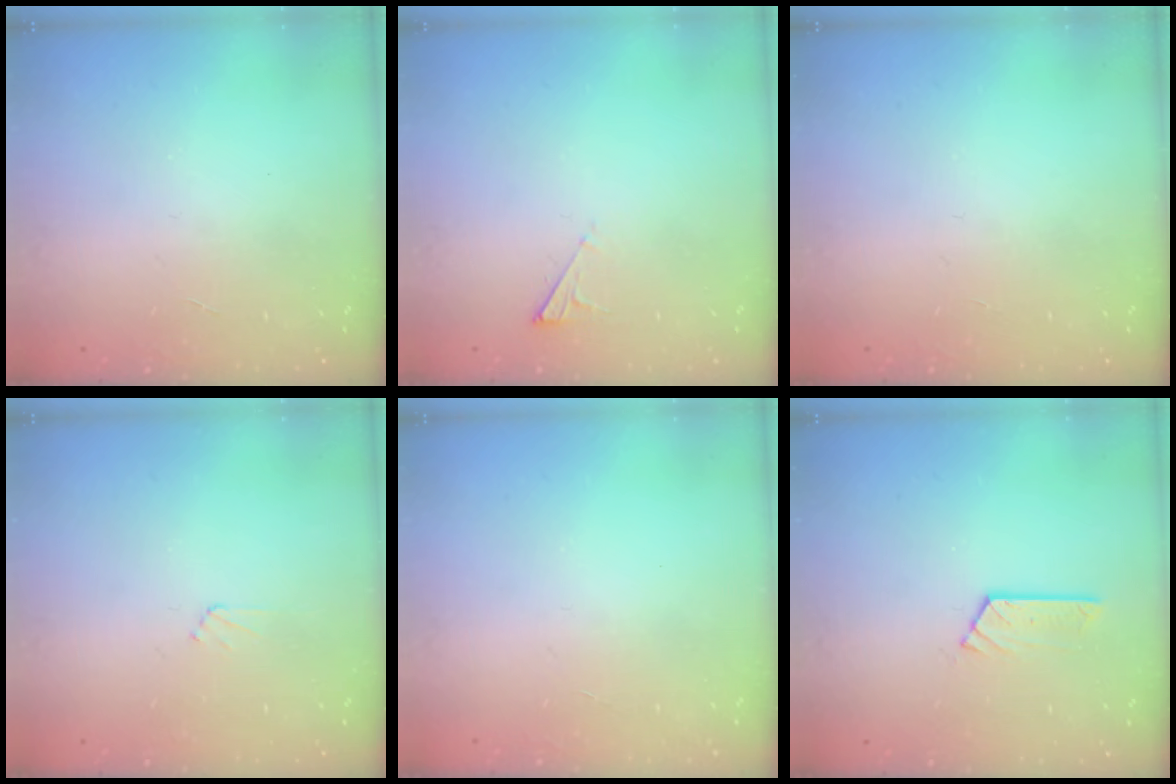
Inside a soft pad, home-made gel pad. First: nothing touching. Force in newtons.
{"total": 2.5, "press": 2.4, "slide": 0.3}
{"total": 0.0}
{"total": 2.7, "press": 2.6, "slide": 0.4}
{"total": 0.0}
{"total": 4.8, "press": 4.8, "slide": 0.4}